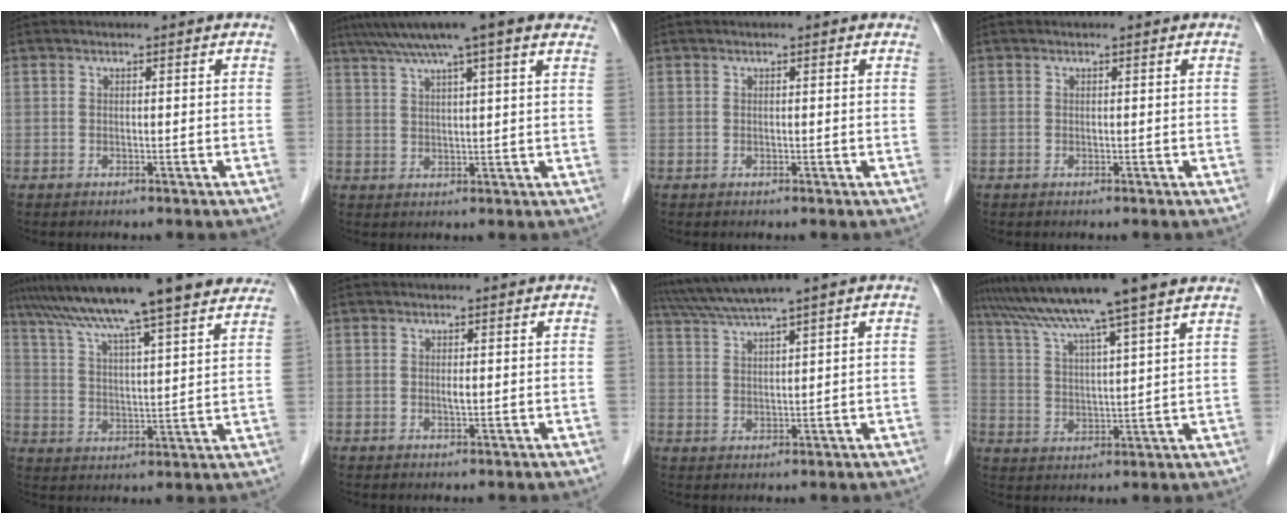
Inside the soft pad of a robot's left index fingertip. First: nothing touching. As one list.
[{"total": 15.2, "force": [11.2, 1.6, 10.2], "torque": [-0.160, 0.050, 0.150]}, {"total": 0.9, "force": [0.6, 0.2, 0.6], "torque": [-0.009, 0.008, 0.004]}, {"total": 0.0}, {"total": 22.4, "force": [18.0, 1.4, 13.3], "torque": [-0.220, 0.036, 0.256]}, {"total": 0.7, "force": [0.0, 0.1, 0.7], "torque": [-0.016, -0.003, -0.002]}, {"total": 5.9, "force": [4.9, -1.6, 3.0], "torque": [-0.065, 0.015, 0.098]}, {"total": 14.1, "force": [11.2, -1.2, 8.5], "torque": [-0.146, 0.024, 0.171]}]